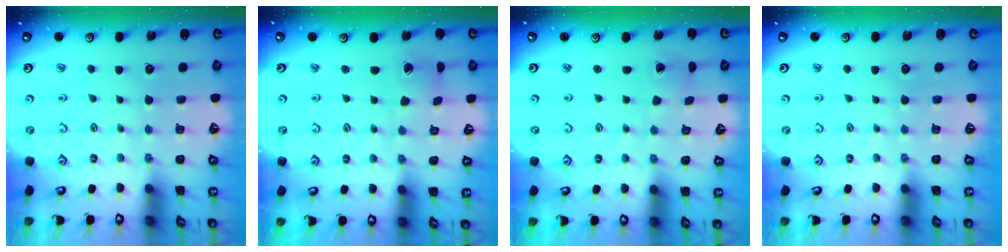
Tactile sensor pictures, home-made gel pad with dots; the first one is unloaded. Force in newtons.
{"total": 2.6, "press": 2.6, "slide": 0.3}
{"total": 0.7, "press": 0.7, "slide": 0.1}
{"total": 0.0}